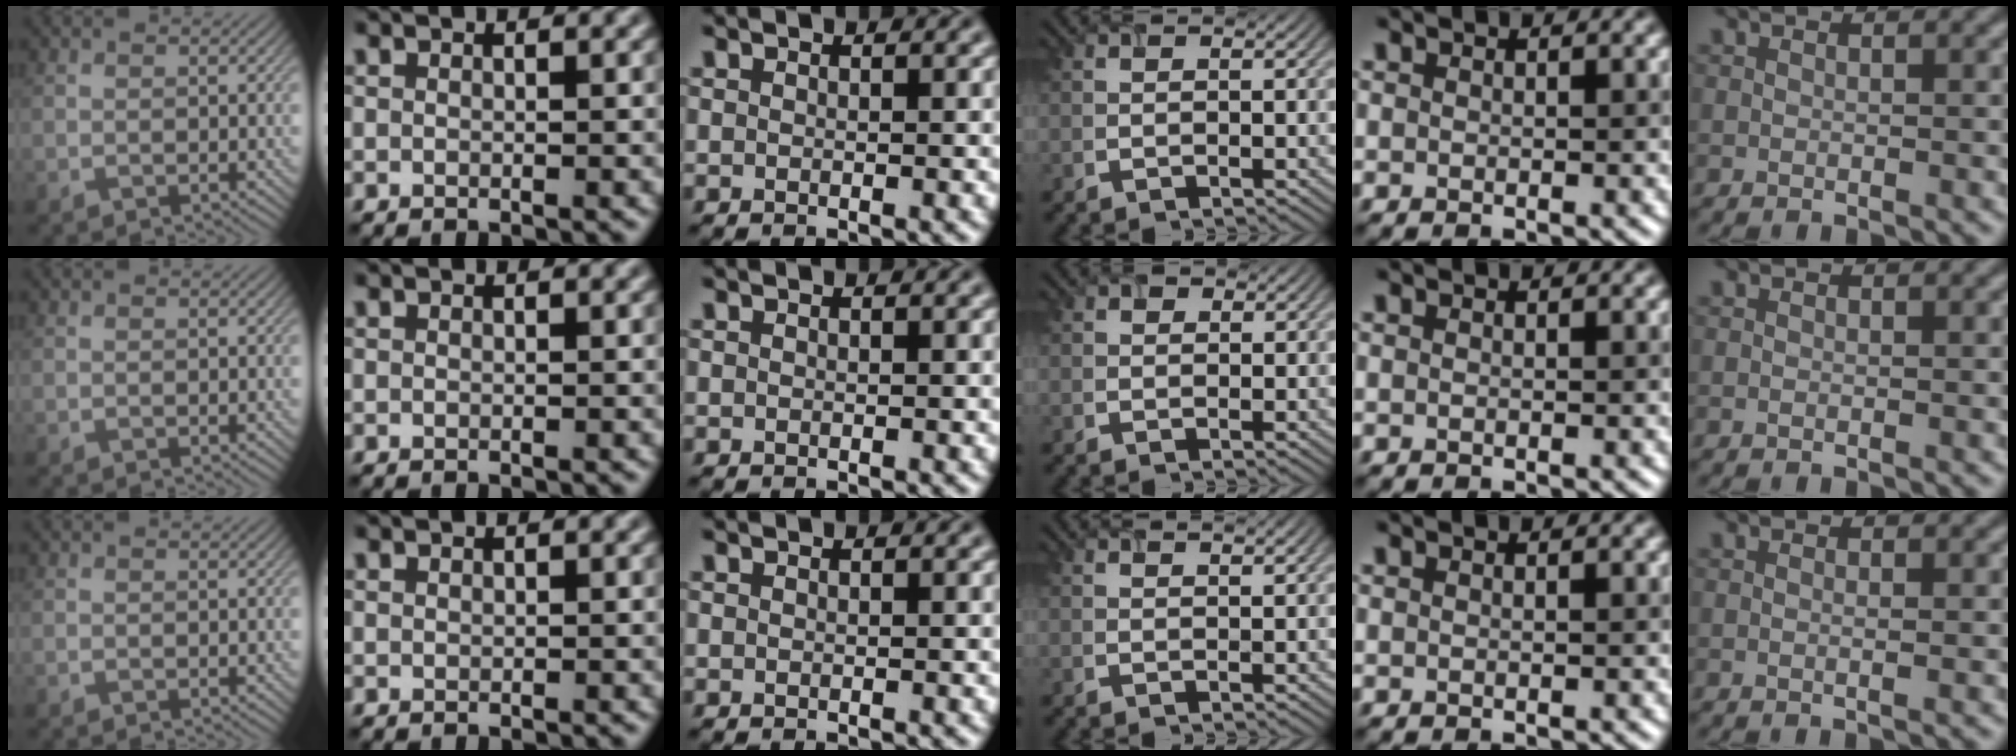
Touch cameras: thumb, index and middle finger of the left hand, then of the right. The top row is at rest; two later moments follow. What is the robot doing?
{"motion": "screw", "object": "timer"}